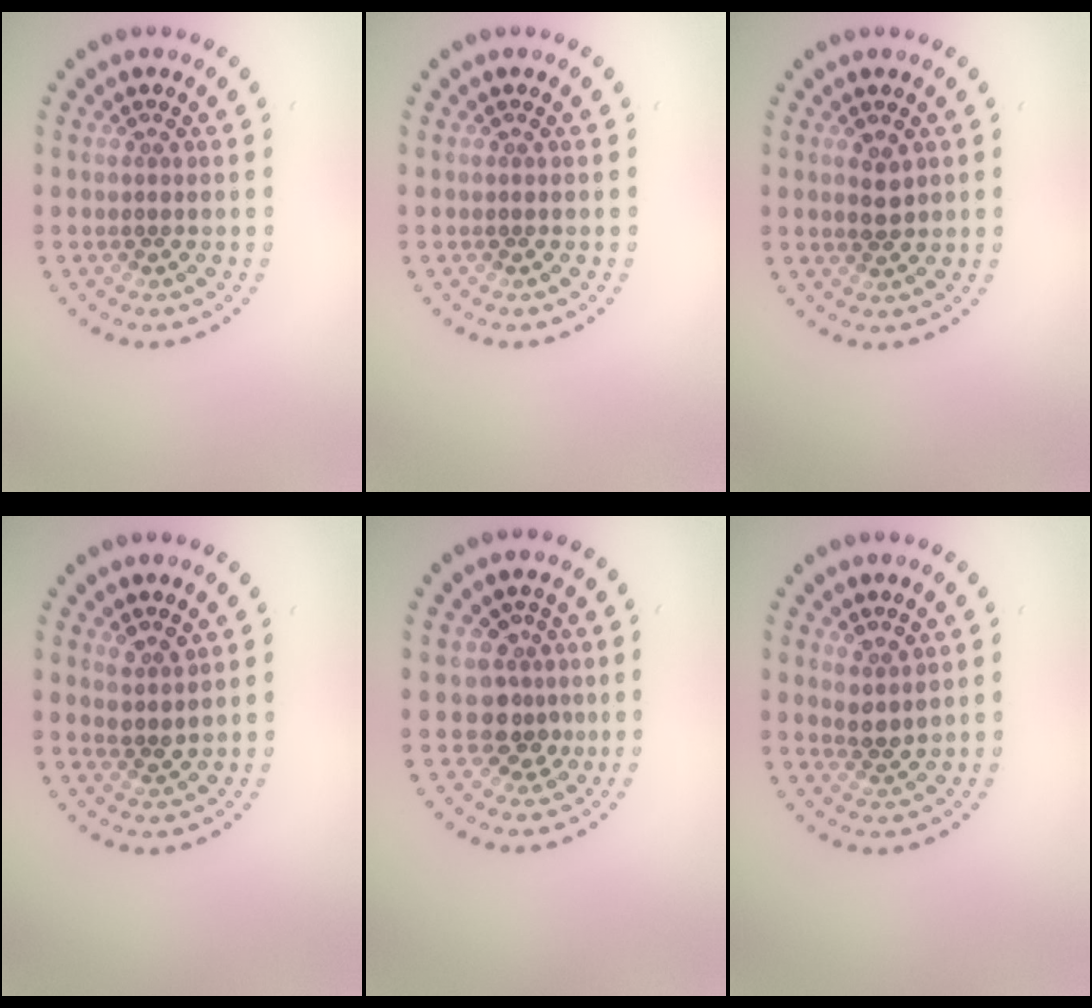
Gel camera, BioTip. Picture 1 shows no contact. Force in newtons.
{"total": 0.0}
{"total": 1.9, "press": 1.8, "slide": 0.4}
{"total": 1.7, "press": 1.3, "slide": 1.0}
{"total": 2.7, "press": 2.0, "slide": 1.8}
{"total": 2.0, "press": 1.6, "slide": 1.3}